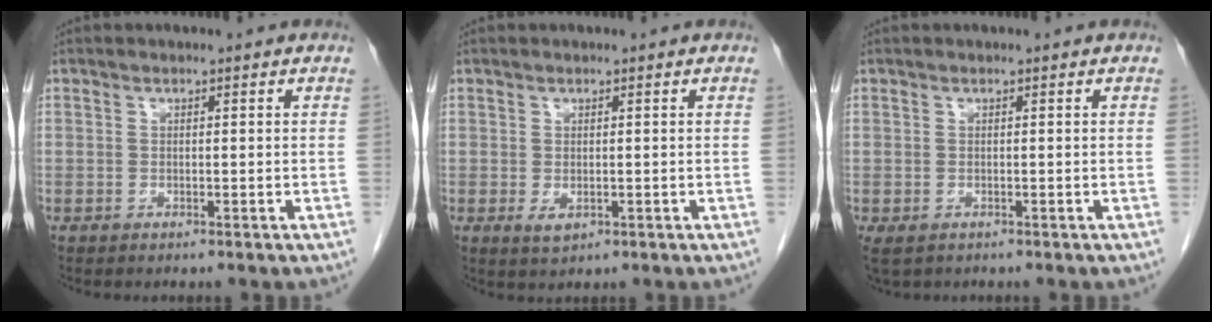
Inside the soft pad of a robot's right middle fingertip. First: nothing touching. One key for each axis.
{"total": 1.9, "fx": -0.5, "fy": 1.1, "fz": 1.4, "tx": -0.023, "ty": -0.003, "tz": -0.002}
{"total": 2.2, "fx": -1.2, "fy": 1.3, "fz": 1.3, "tx": -0.024, "ty": -0.005, "tz": -0.014}